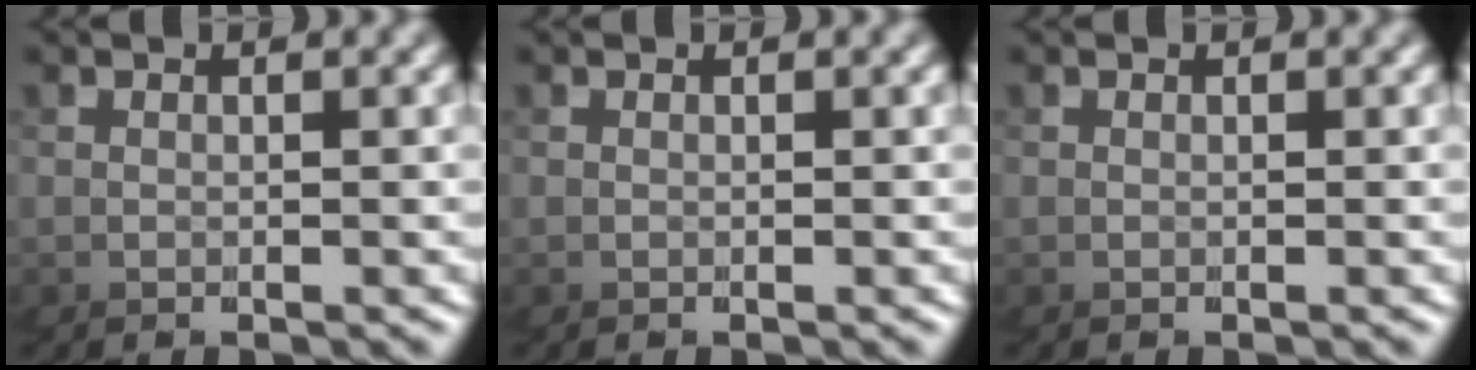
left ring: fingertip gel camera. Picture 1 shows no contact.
{"total": 0.0}
{"total": 0.0}